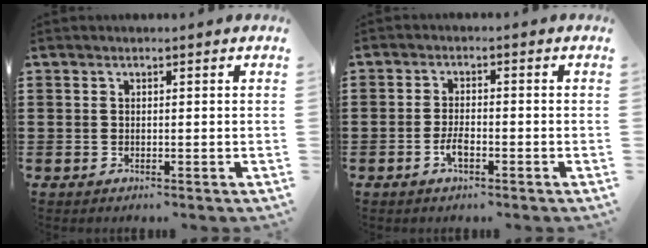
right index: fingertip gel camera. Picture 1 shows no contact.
{"total": 3.1, "force": [-1.4, 1.1, 2.5], "torque": [-0.059, -0.001, -0.030]}